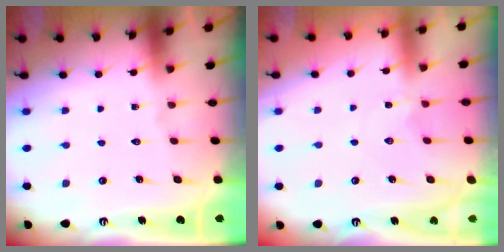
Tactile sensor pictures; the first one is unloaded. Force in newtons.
{"total": 1.9, "press": 1.9, "slide": 0.2}